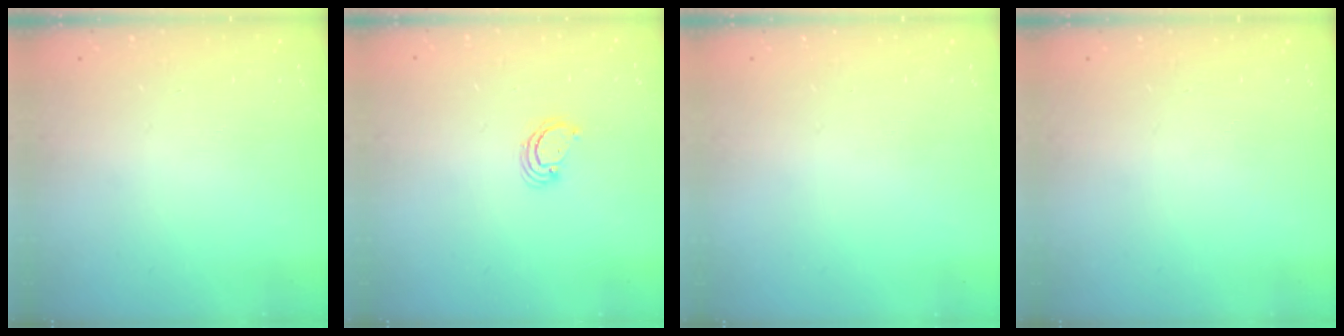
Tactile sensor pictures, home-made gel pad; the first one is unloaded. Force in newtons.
{"total": 2.7, "press": 2.7, "slide": 0.2}
{"total": 0.0}
{"total": 0.0}